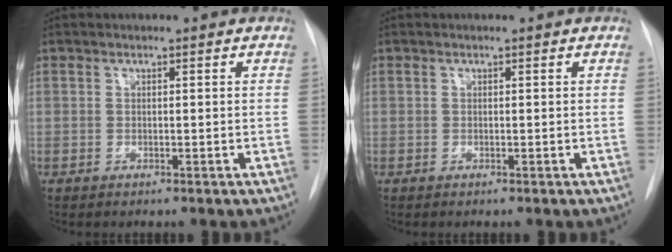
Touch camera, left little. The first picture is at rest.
{"total": 0.0}